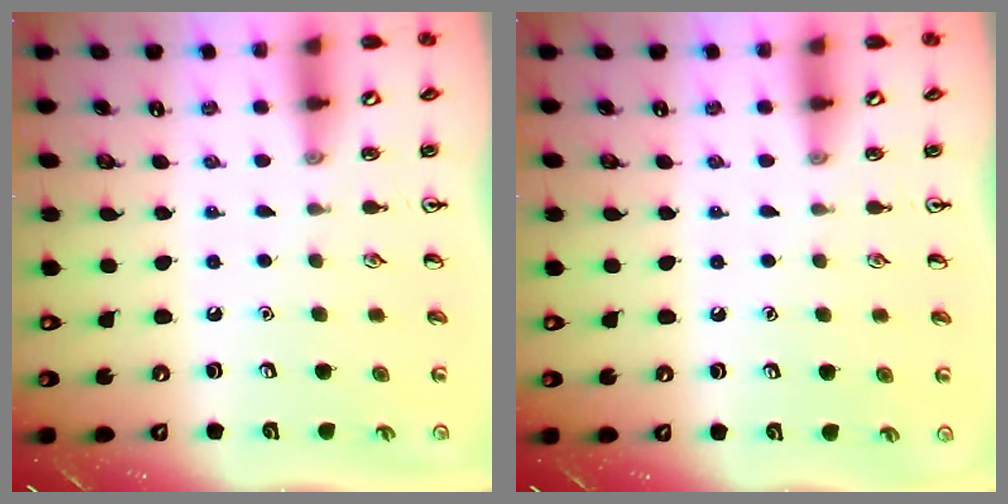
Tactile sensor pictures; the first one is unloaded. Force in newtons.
{"total": 0.0}